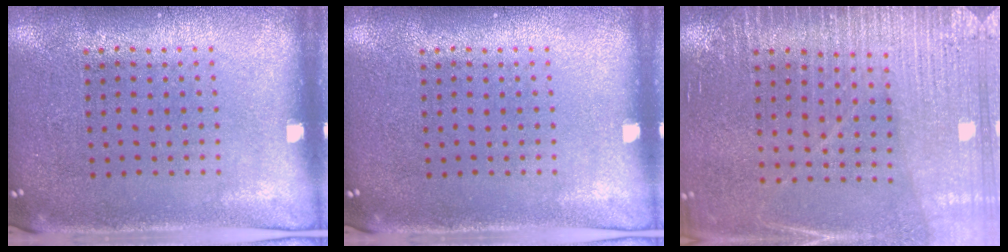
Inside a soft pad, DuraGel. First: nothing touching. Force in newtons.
{"total": 0.0}
{"total": 3.1, "press": 3.0, "slide": 0.2}